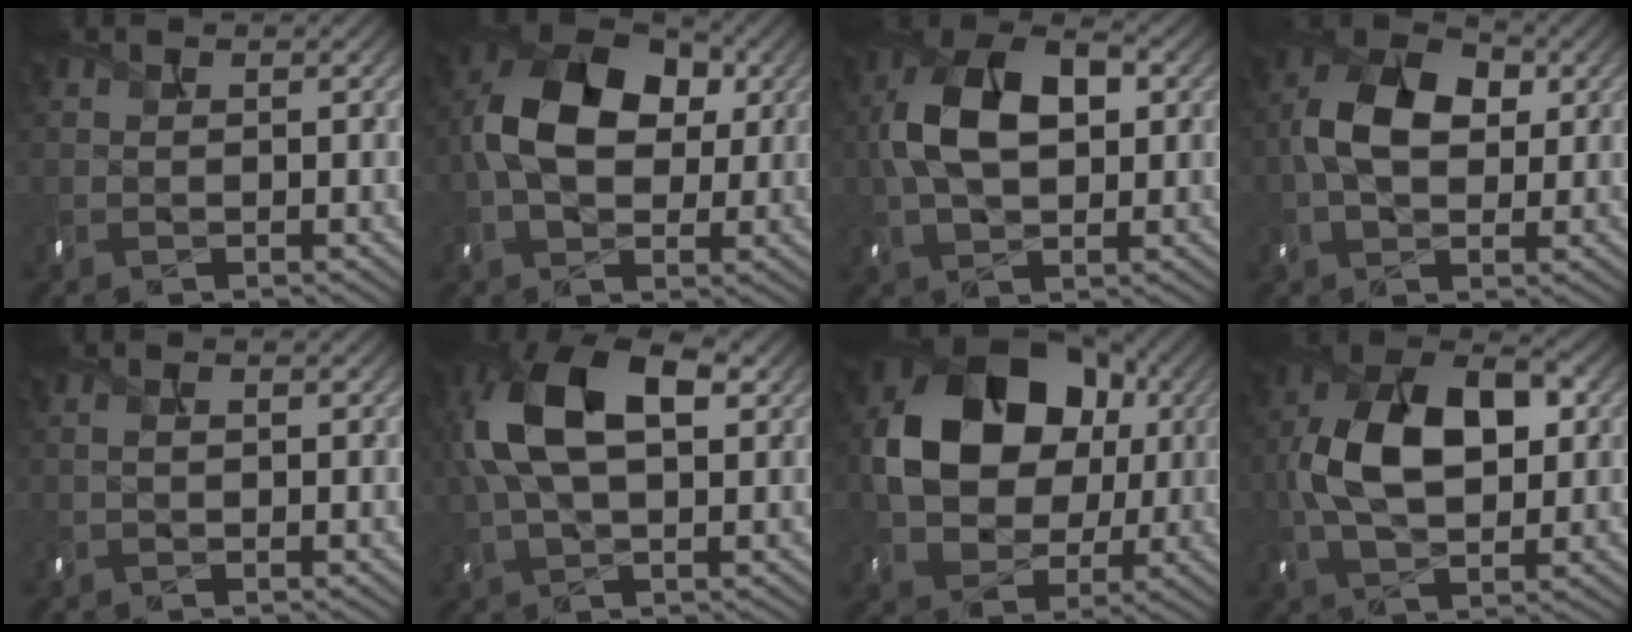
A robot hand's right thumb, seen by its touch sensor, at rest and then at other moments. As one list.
[{"total": 12.9, "force": [1.5, 8.4, 9.7], "torque": [-0.200, 0.019, 0.017]}, {"total": 10.9, "force": [1.4, 6.5, 8.6], "torque": [-0.184, 0.012, 0.017]}, {"total": 9.4, "force": [1.0, 6.1, 7.1], "torque": [-0.149, 0.013, 0.008]}, {"total": 1.0, "force": [0.2, 0.5, 0.8], "torque": [-0.015, -0.004, 0.004]}, {"total": 13.1, "force": [3.4, 7.0, 10.5], "torque": [-0.240, 0.016, 0.056]}, {"total": 14.4, "force": [2.1, 11.1, 8.9], "torque": [-0.151, 0.005, 0.034]}, {"total": 12.8, "force": [1.0, 7.6, 10.3], "torque": [-0.195, 0.017, 0.008]}]